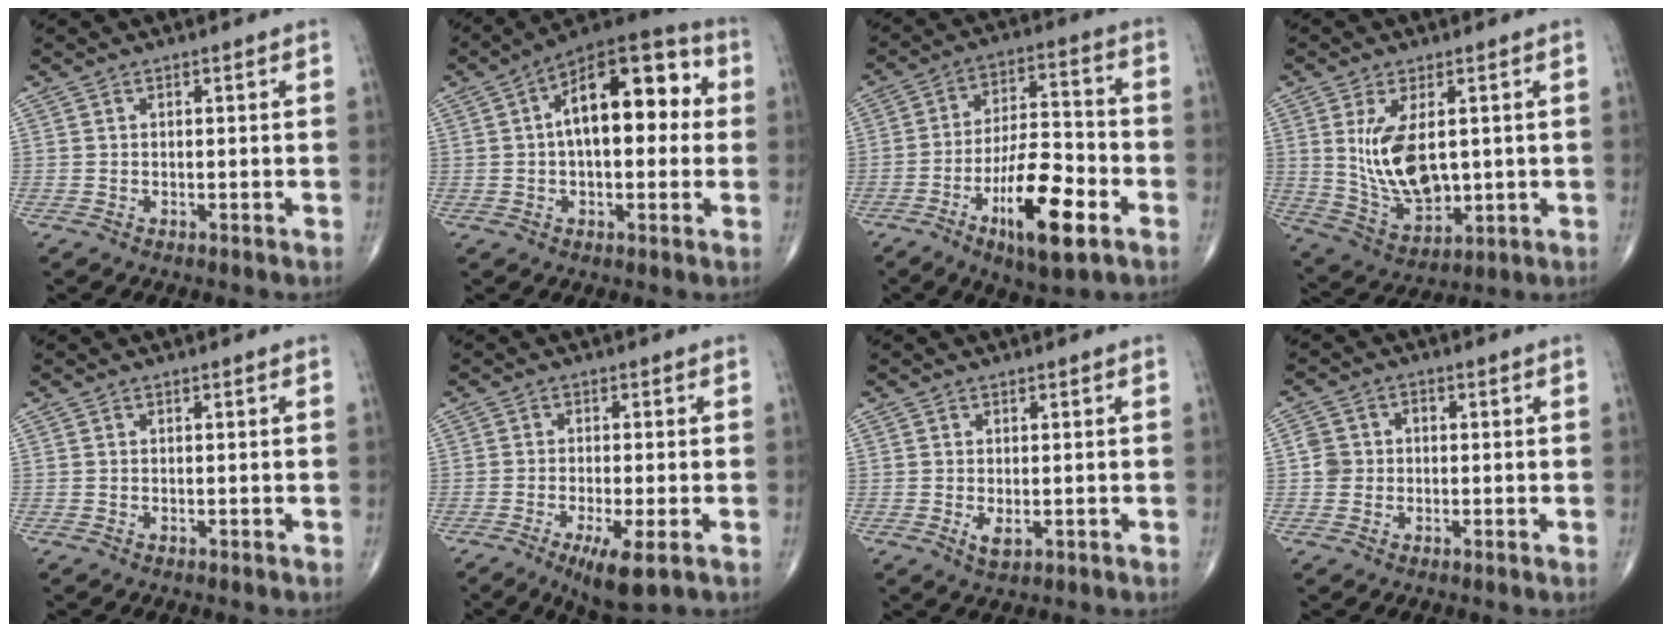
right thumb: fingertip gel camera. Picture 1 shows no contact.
{"total": 17.3, "force": [2.7, 8.7, 14.8], "torque": [-0.197, 0.039, 0.029]}
{"total": 16.3, "force": [-7.1, 5.4, 13.6], "torque": [-0.221, 0.032, -0.114]}
{"total": 12.3, "force": [1.7, 6.6, 10.3], "torque": [-0.177, -0.019, 0.050]}
{"total": 0.0}
{"total": 6.9, "force": [-3.1, 1.4, 6.0], "torque": [-0.106, -0.016, -0.049]}
{"total": 2.2, "force": [-0.4, 1.0, 1.9], "torque": [-0.032, -0.006, 0.000]}
{"total": 3.7, "force": [-0.3, 3.5, 1.2], "torque": [-0.006, 0.011, -0.011]}